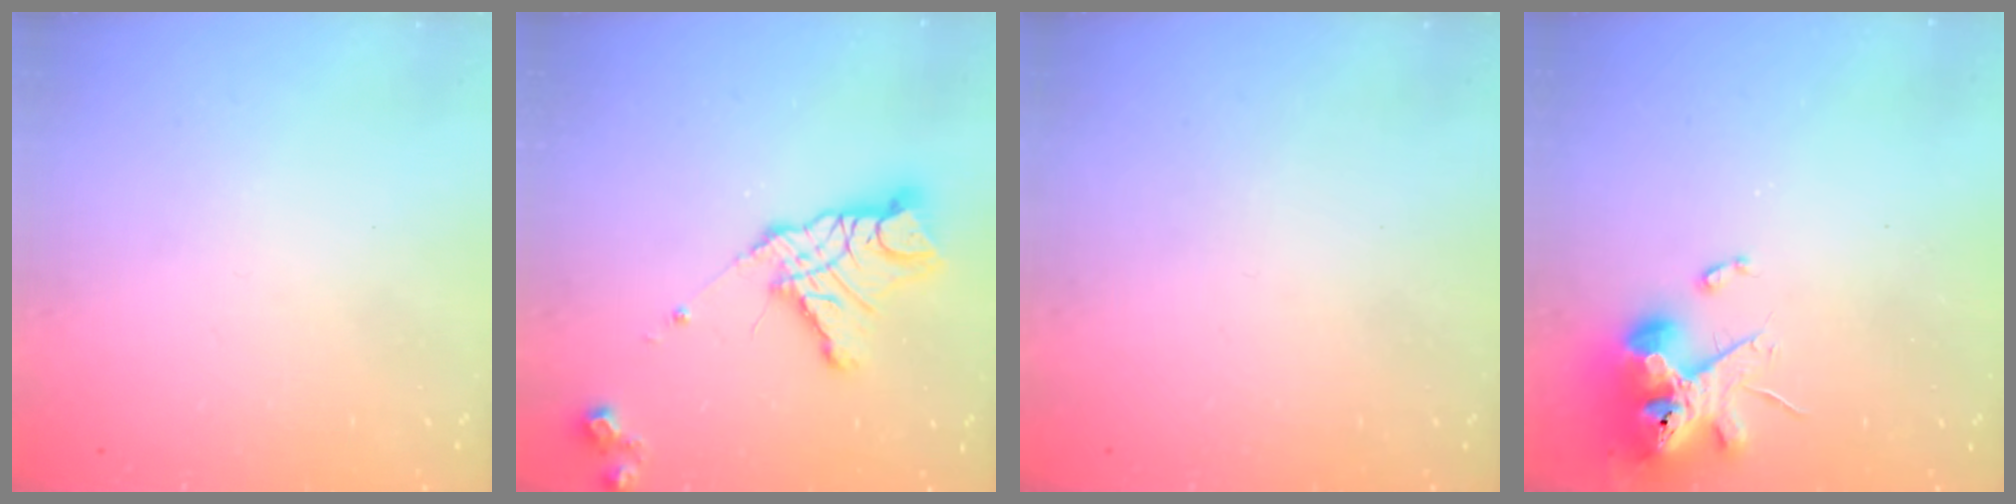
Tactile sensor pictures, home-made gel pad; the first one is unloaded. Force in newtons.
{"total": 14.5, "press": 14.5, "slide": 1.4}
{"total": 0.0}
{"total": 13.3, "press": 13.1, "slide": 2.1}